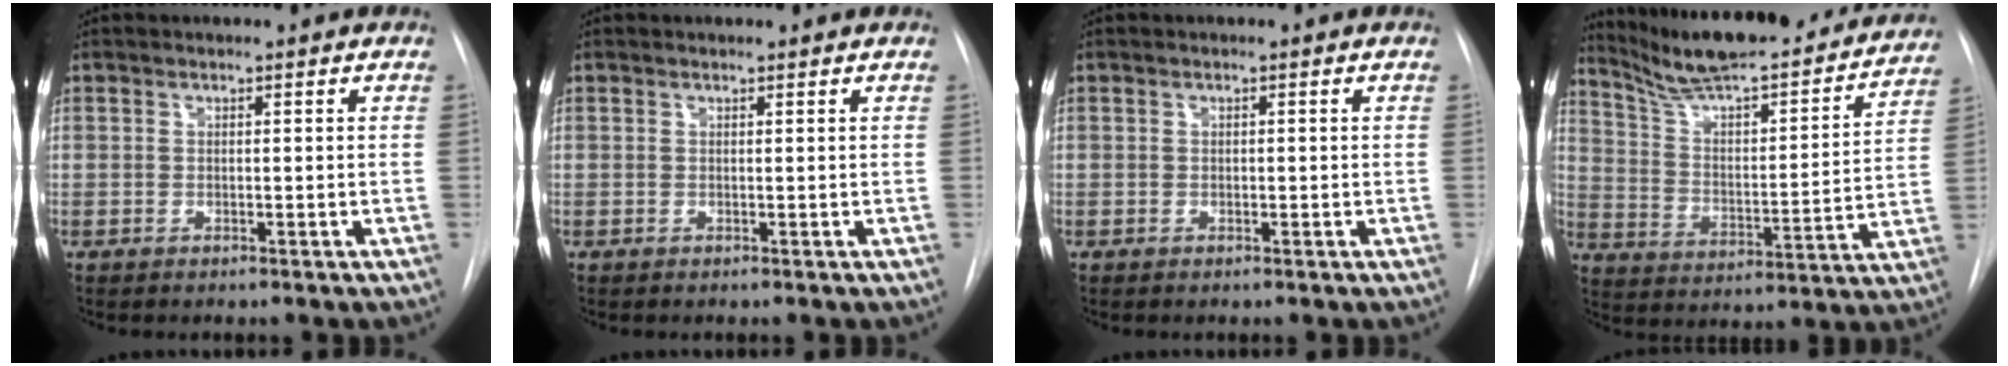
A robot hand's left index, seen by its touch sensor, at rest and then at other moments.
{"total": 0.0}
{"total": 0.9, "force": [-0.9, 0.2, 0.2], "torque": [-0.001, -0.005, -0.014]}
{"total": 25.1, "force": [22.1, 4.0, 11.3], "torque": [-0.171, -0.029, 0.313]}